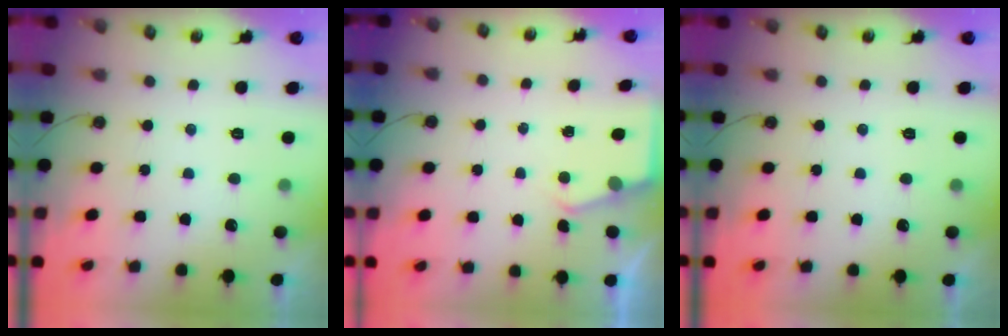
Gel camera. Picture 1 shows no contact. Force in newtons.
{"total": 2.8, "press": 2.8, "slide": 0.4}
{"total": 0.0}